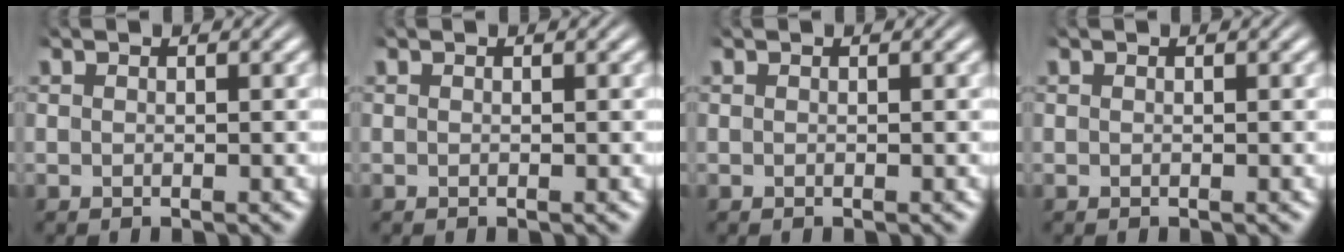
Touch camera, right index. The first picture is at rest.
{"total": 0.0}
{"total": 0.0}
{"total": 0.0}